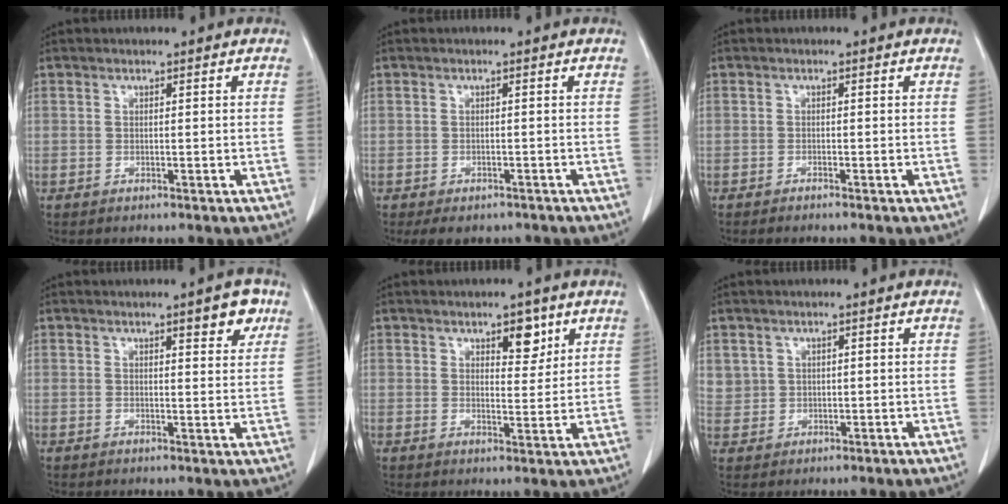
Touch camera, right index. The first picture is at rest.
{"total": 5.0, "force": [-3.9, 2.7, 1.7], "torque": [-0.013, 0.001, -0.049]}
{"total": 1.0, "force": [-0.9, -0.1, 0.4], "torque": [-0.007, -0.001, -0.015]}
{"total": 4.4, "force": [2.7, 1.1, 3.3], "torque": [-0.040, -0.004, 0.033]}
{"total": 4.4, "force": [2.6, 1.9, 3.0], "torque": [-0.039, -0.003, 0.038]}
{"total": 3.0, "force": [1.2, 2.8, 0.2], "torque": [0.010, 0.007, 0.027]}